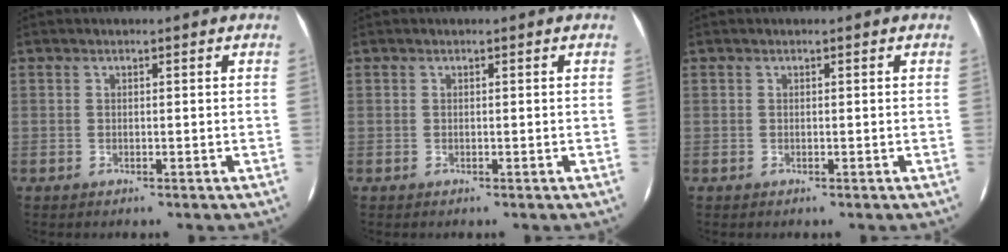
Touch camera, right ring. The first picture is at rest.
{"total": 0.0}
{"total": 0.0}